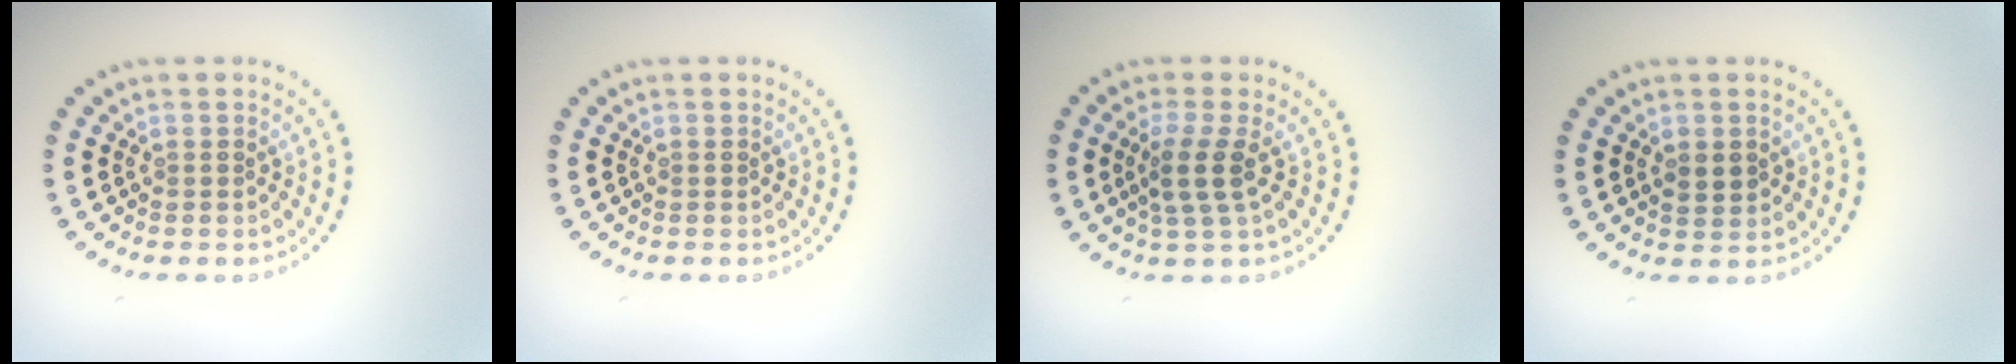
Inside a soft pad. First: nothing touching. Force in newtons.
{"total": 0.0}
{"total": 2.6, "press": 2.1, "slide": 1.6}
{"total": 1.6, "press": 1.6, "slide": 0.2}